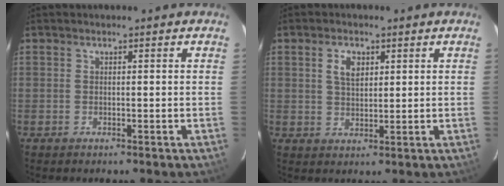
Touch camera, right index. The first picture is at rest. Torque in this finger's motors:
{"motor_torque": [0.09, 0.04, 0.08, 0.03]}